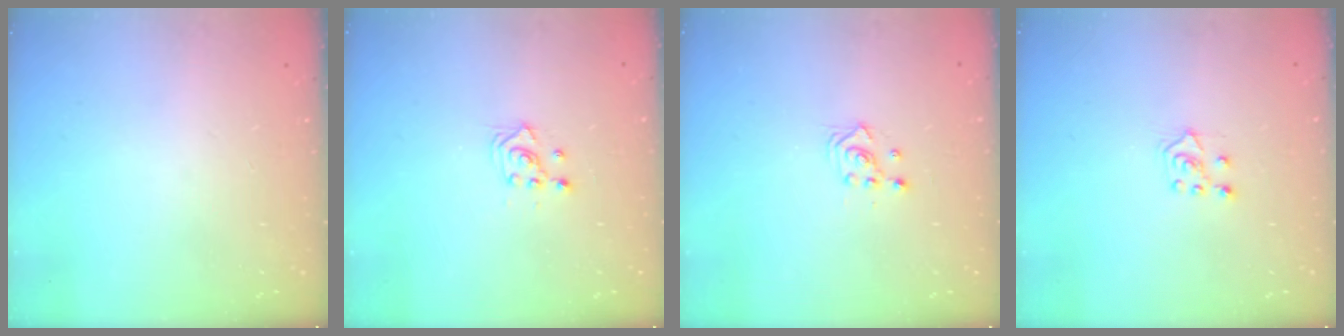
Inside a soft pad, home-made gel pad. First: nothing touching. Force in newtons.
{"total": 2.4, "press": 2.2, "slide": 0.8}
{"total": 2.5, "press": 2.5, "slide": 0.3}
{"total": 5.5, "press": 5.5, "slide": 0.4}